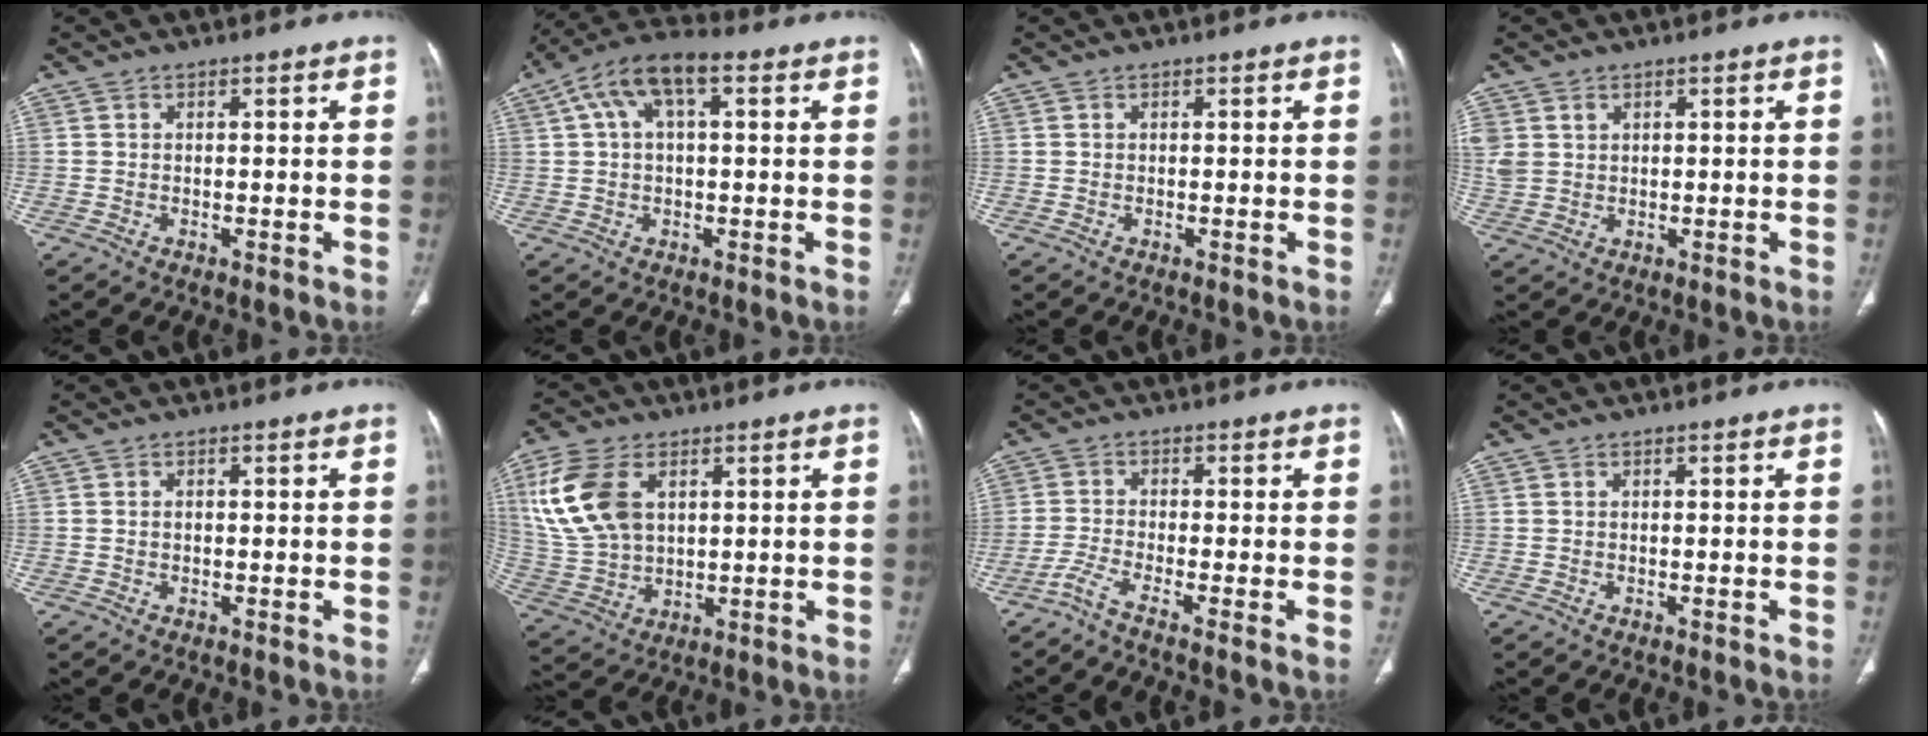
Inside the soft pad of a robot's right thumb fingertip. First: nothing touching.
{"total": 10.2, "force": [3.4, 4.6, 8.5], "torque": [-0.165, 0.039, 0.054]}
{"total": 0.0}
{"total": 5.7, "force": [1.8, 4.9, 2.5], "torque": [-0.063, 0.000, 0.047]}
{"total": 0.7, "force": [0.0, 0.5, 0.5], "torque": [-0.012, 0.002, 0.000]}
{"total": 14.6, "force": [4.7, 9.4, 10.2], "torque": [-0.214, -0.006, 0.104]}
{"total": 3.2, "force": [-2.4, -1.0, 1.9], "torque": [-0.062, 0.002, -0.059]}
{"total": 0.0}